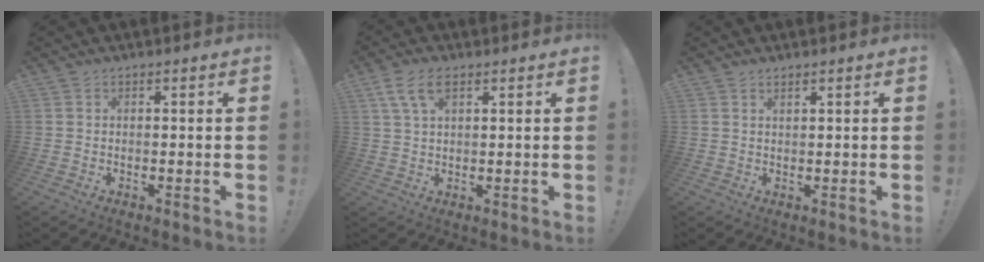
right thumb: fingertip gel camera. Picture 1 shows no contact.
{"total": 7.3, "force": [3.5, 3.4, 5.4], "torque": [-0.107, 0.006, 0.069]}
{"total": 1.1, "force": [0.9, 0.2, 0.7], "torque": [-0.009, -0.003, 0.015]}